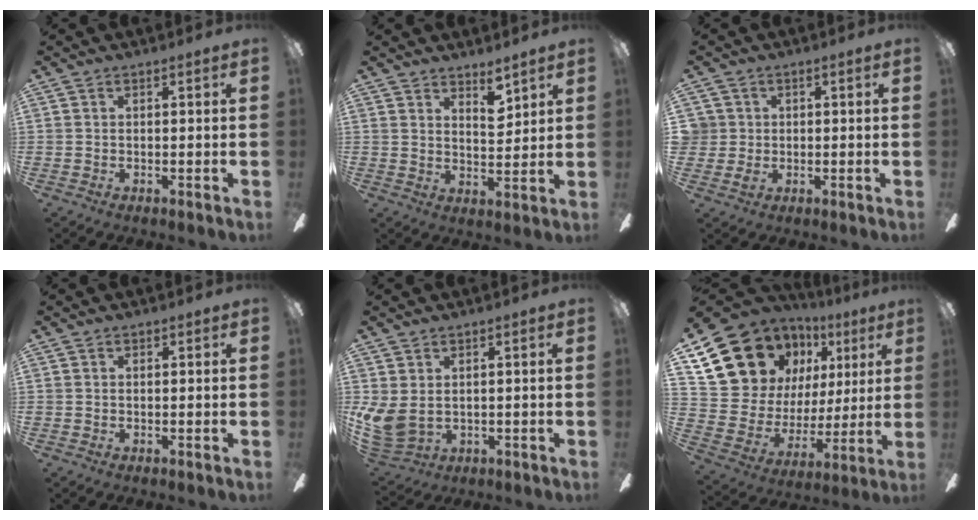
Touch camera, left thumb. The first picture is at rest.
{"total": 6.0, "force": [4.8, 2.3, 2.8], "torque": [-0.029, -0.033, 0.082]}
{"total": 3.6, "force": [0.3, 3.6, 0.3], "torque": [-0.007, 0.006, 0.007]}
{"total": 0.5, "force": [0.3, 0.4, -0.1], "torque": [0.001, 0.000, 0.007]}
{"total": 7.0, "force": [1.8, 5.0, 4.5], "torque": [-0.115, -0.013, 0.039]}
{"total": 17.3, "force": [10.6, 12.3, 5.9], "torque": [-0.117, -0.072, 0.222]}